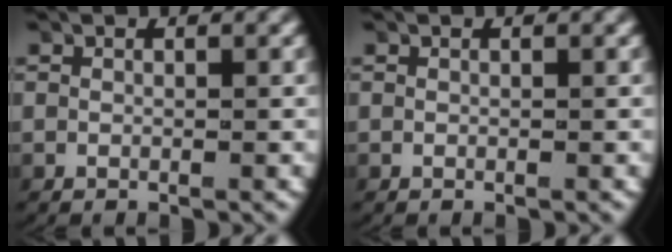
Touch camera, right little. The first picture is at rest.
{"total": 0.0}